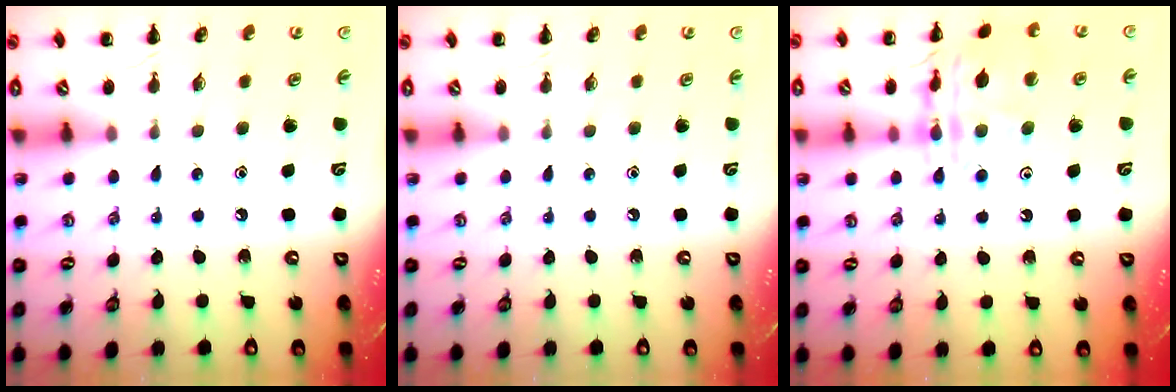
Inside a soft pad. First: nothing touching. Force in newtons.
{"total": 0.0}
{"total": 13.8, "press": 13.8, "slide": 1.2}